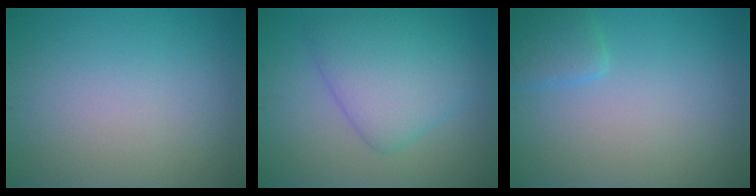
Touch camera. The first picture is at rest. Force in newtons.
{"total": 5.7, "press": 5.7, "slide": 0.1}
{"total": 1.8, "press": 1.8, "slide": 0.2}